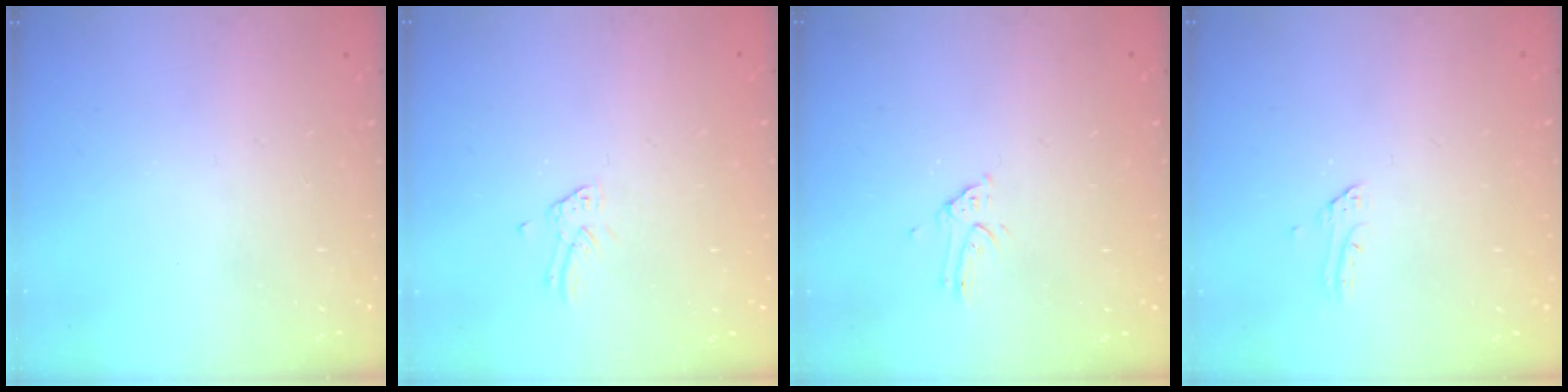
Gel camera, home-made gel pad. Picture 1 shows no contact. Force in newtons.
{"total": 1.1, "press": 1.1, "slide": 0.1}
{"total": 1.1, "press": 1.1, "slide": 0.0}
{"total": 1.4, "press": 1.4, "slide": 0.1}